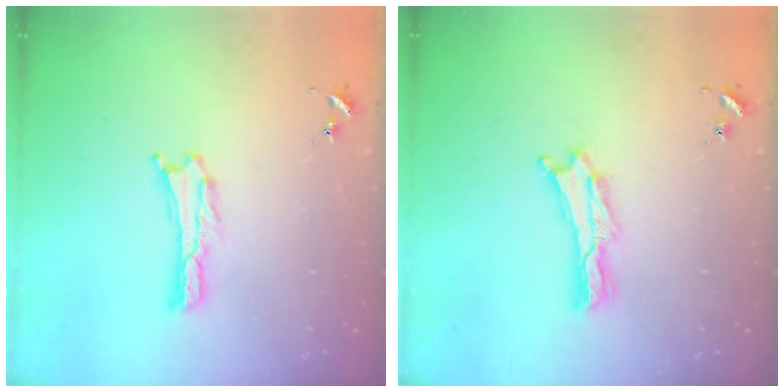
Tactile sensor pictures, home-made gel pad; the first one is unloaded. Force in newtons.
{"total": 0.7, "press": 0.6, "slide": 0.2}